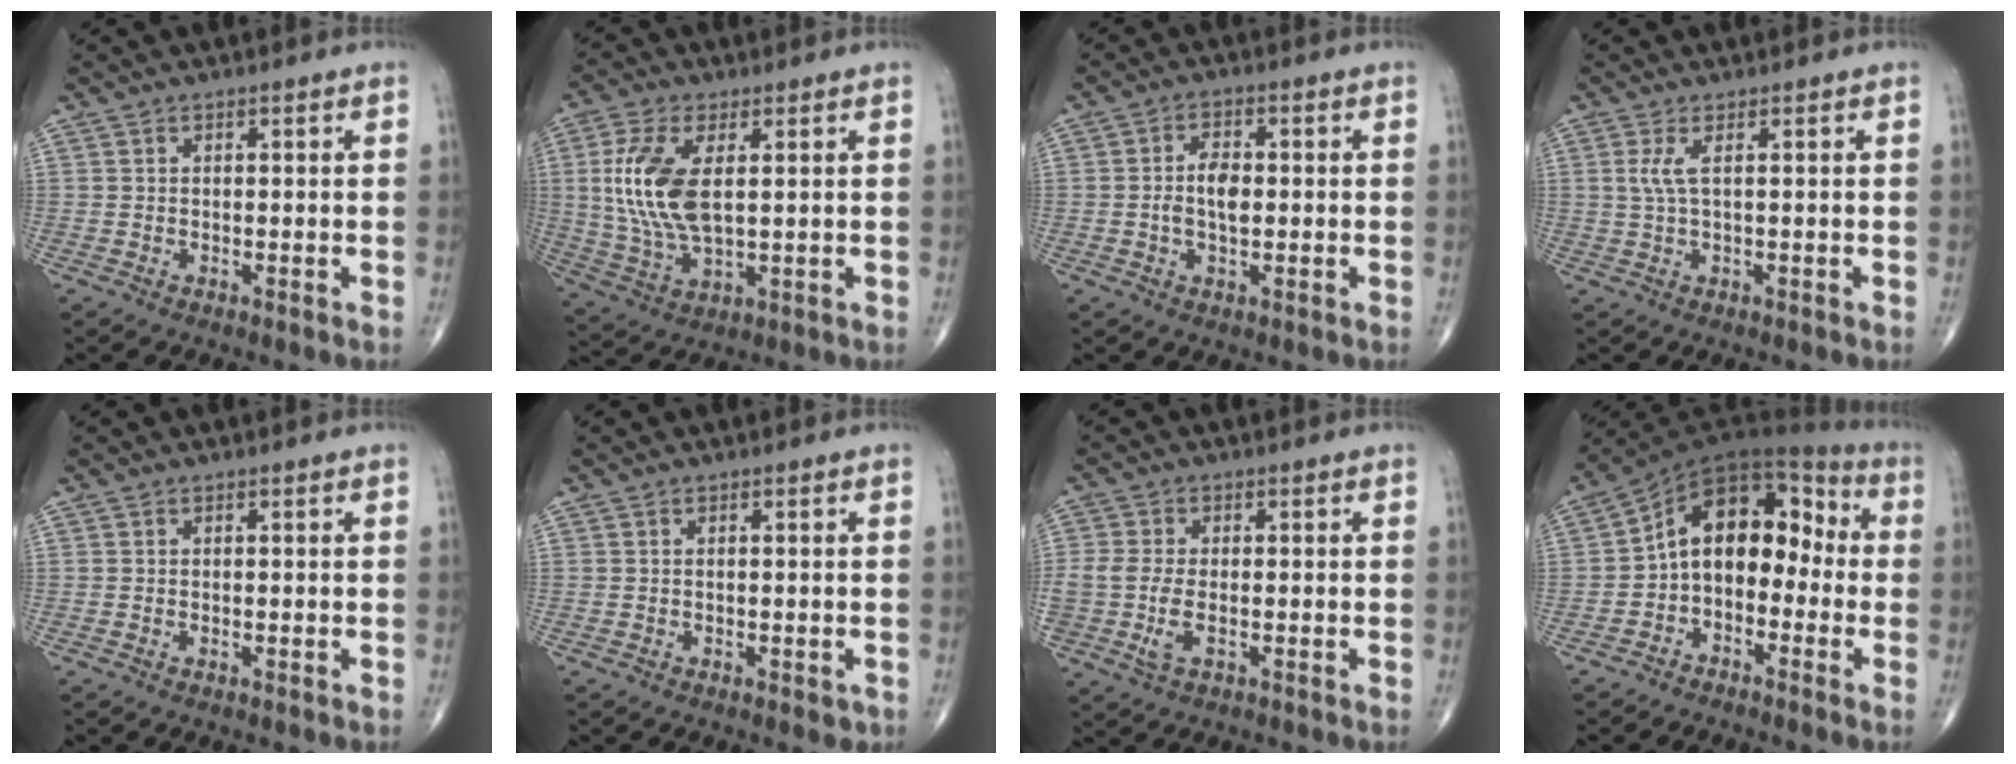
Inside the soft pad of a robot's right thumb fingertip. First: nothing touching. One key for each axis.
{"total": 13.1, "fx": 2.1, "fy": 6.2, "fz": 11.3, "tx": -0.249, "ty": -0.007, "tz": 0.048}
{"total": 5.0, "fx": -0.2, "fy": 2.6, "fz": 4.2, "tx": -0.072, "ty": 0.005, "tz": -0.007}
{"total": 2.5, "fx": 0.6, "fy": 0.3, "fz": 2.4, "tx": -0.070, "ty": 0.004, "tz": 0.017}
{"total": 0.0}
{"total": 1.4, "fx": -0.5, "fy": 0.6, "fz": 1.1, "tx": -0.013, "ty": -0.001, "tz": -0.003}
{"total": 6.3, "fx": -1.7, "fy": 3.2, "fz": 5.1, "tx": -0.126, "ty": -0.002, "tz": -0.031}
{"total": 12.7, "fx": -1.7, "fy": 8.6, "fz": 9.2, "tx": -0.110, "ty": 0.064, "tz": -0.045}